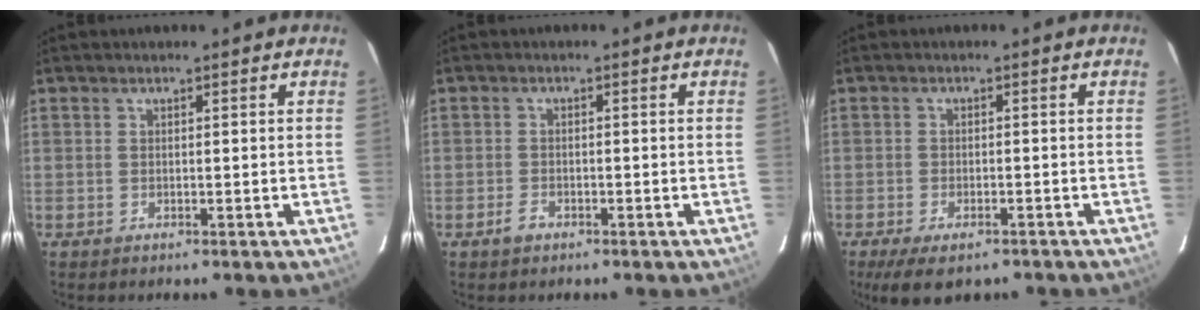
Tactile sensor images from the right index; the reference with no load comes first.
{"total": 2.1, "force": [-1.4, 1.2, 1.0], "torque": [-0.022, 0.001, -0.025]}
{"total": 7.7, "force": [-5.5, 2.9, 4.6], "torque": [-0.104, -0.027, -0.086]}